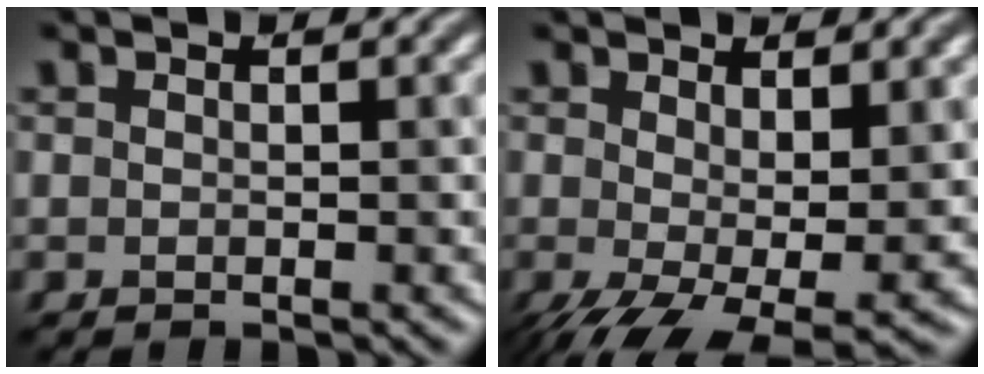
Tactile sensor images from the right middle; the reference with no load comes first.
{"total": 7.0, "force": [-1.7, 3.1, 6.1], "torque": [-0.122, -0.024, -0.017]}